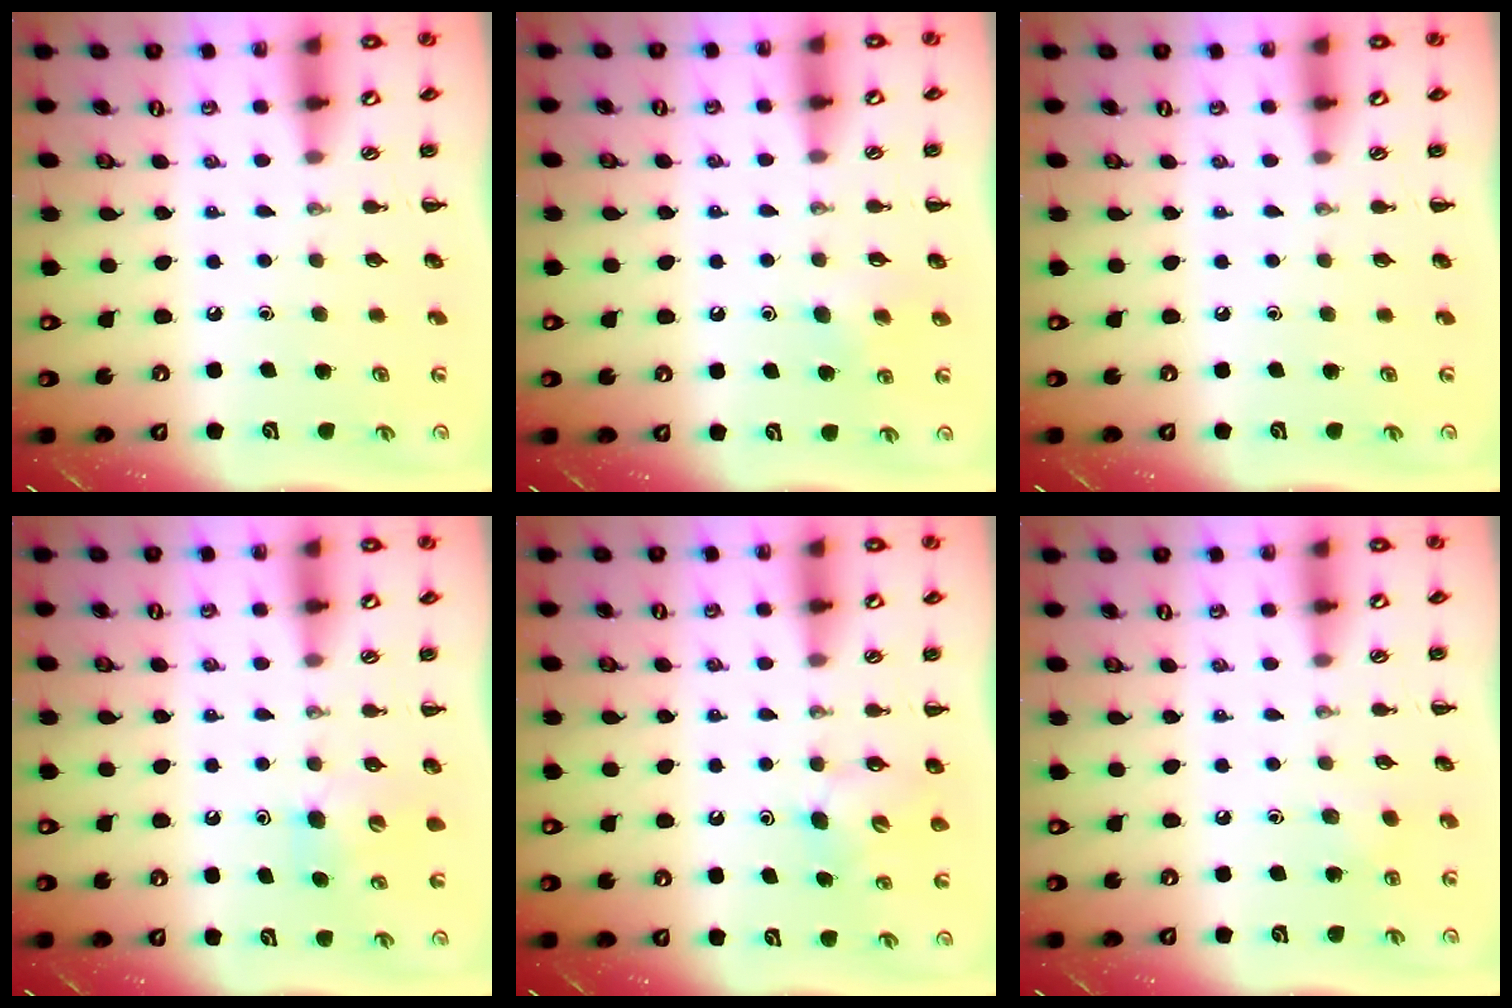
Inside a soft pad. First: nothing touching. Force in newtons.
{"total": 4.9, "press": 4.7, "slide": 1.3}
{"total": 0.0}
{"total": 4.7, "press": 4.6, "slide": 1.1}
{"total": 4.4, "press": 4.2, "slide": 1.3}
{"total": 4.9, "press": 4.7, "slide": 1.5}